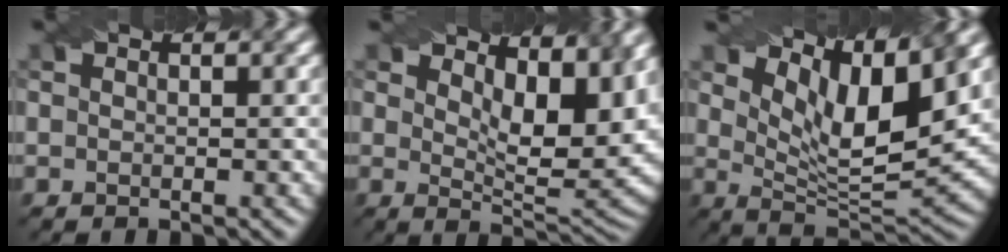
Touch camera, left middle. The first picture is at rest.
{"total": 8.0, "force": [3.8, 3.2, 6.3], "torque": [-0.093, -0.009, 0.064]}
{"total": 9.0, "force": [5.1, 2.8, 6.9], "torque": [-0.124, -0.006, 0.093]}